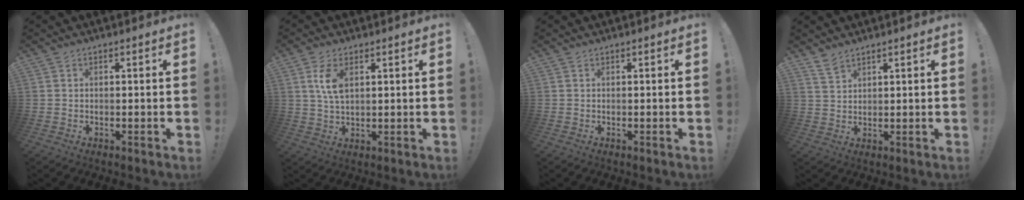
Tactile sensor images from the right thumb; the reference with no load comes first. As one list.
[{"total": 6.7, "force": [2.4, 3.2, 5.3], "torque": [-0.108, -0.008, 0.039]}, {"total": 0.0}, {"total": 3.8, "force": [3.3, 1.2, 1.6], "torque": [-0.026, -0.022, 0.061]}]